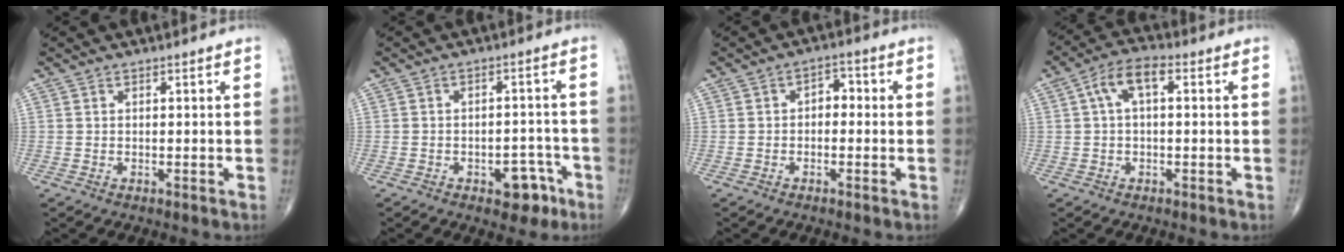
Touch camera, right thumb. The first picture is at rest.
{"total": 6.3, "force": [-3.4, 3.7, 3.9], "torque": [-0.026, 0.032, -0.040]}
{"total": 3.2, "force": [-0.3, 2.2, 2.3], "torque": [-0.013, 0.015, -0.016]}
{"total": 6.5, "force": [1.4, 3.1, 5.6], "torque": [-0.105, 0.025, 0.019]}